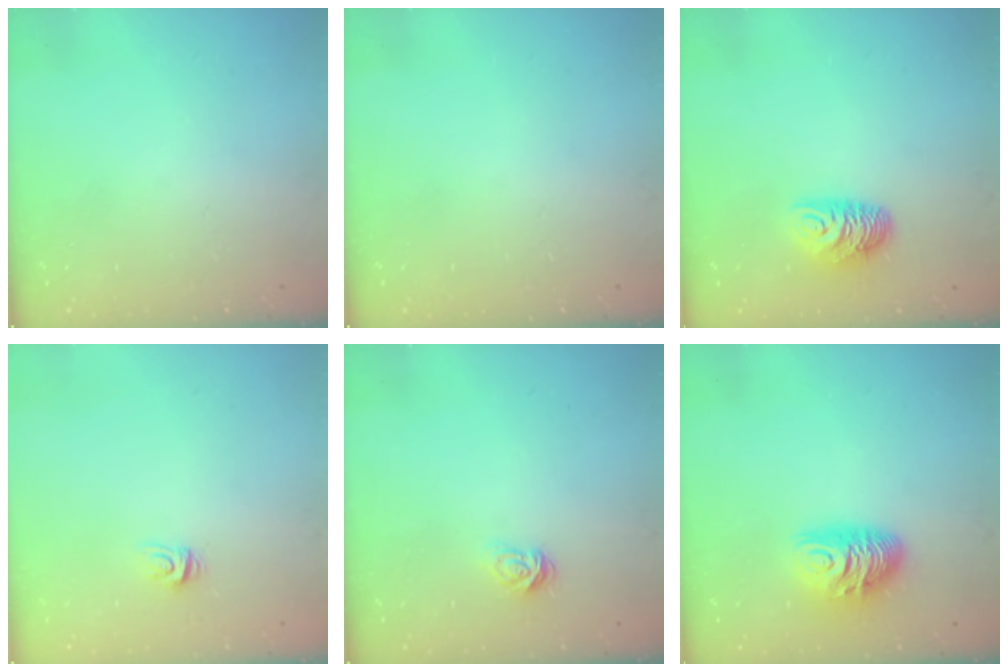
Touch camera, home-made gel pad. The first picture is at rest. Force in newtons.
{"total": 0.0}
{"total": 8.5, "press": 8.5, "slide": 0.3}
{"total": 3.7, "press": 3.6, "slide": 0.3}
{"total": 4.7, "press": 4.7, "slide": 0.5}
{"total": 10.0, "press": 10.0, "slide": 0.7}